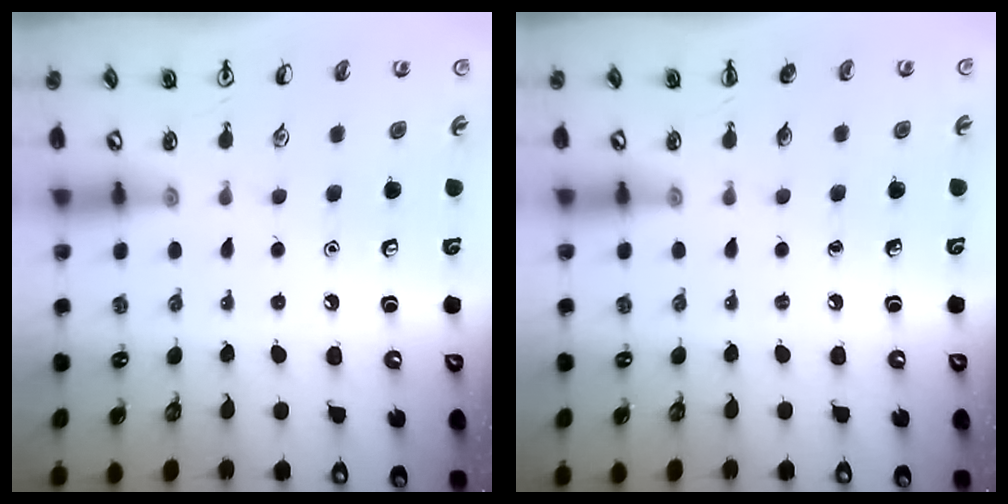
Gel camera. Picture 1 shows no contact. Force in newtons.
{"total": 0.0}